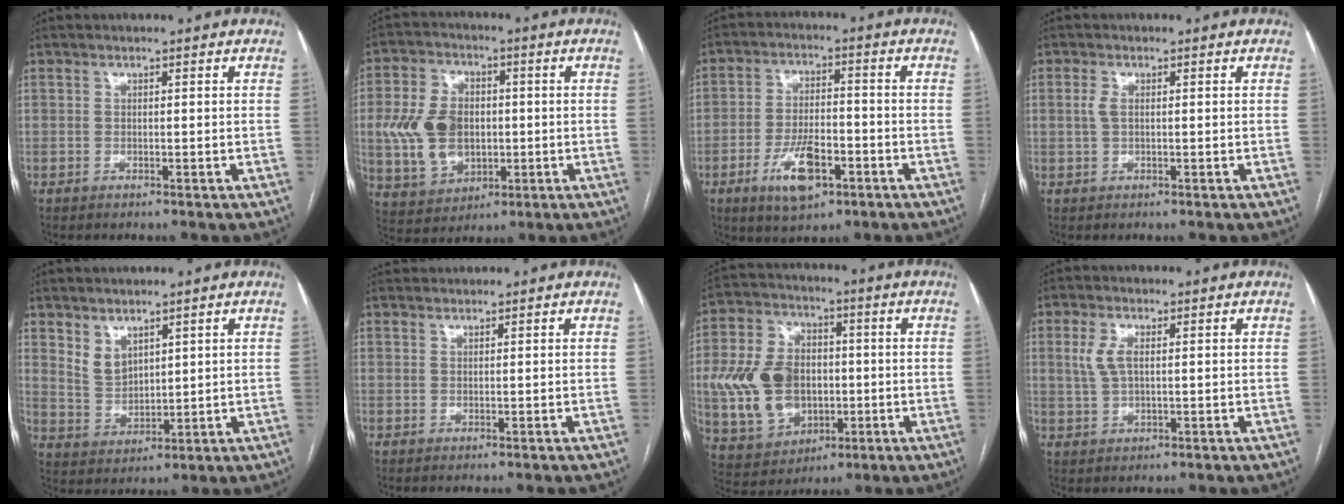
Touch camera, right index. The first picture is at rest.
{"total": 11.7, "force": [-0.3, 8.2, 8.3], "torque": [-0.182, 0.019, 0.008]}
{"total": 8.8, "force": [-4.1, 3.4, 7.0], "torque": [-0.137, -0.002, -0.067]}
{"total": 1.5, "force": [0.2, 0.7, 1.3], "torque": [-0.033, 0.003, 0.005]}
{"total": 4.5, "force": [3.1, 2.5, 2.0], "torque": [-0.045, -0.002, 0.075]}
{"total": 1.5, "force": [1.5, 0.0, 0.0], "torque": [-0.007, 0.019, 0.031]}
{"total": 14.5, "force": [-0.9, 10.5, 10.0], "torque": [-0.228, 0.026, -0.001]}
{"total": 3.7, "force": [1.0, 1.4, 3.2], "torque": [-0.080, 0.006, 0.024]}